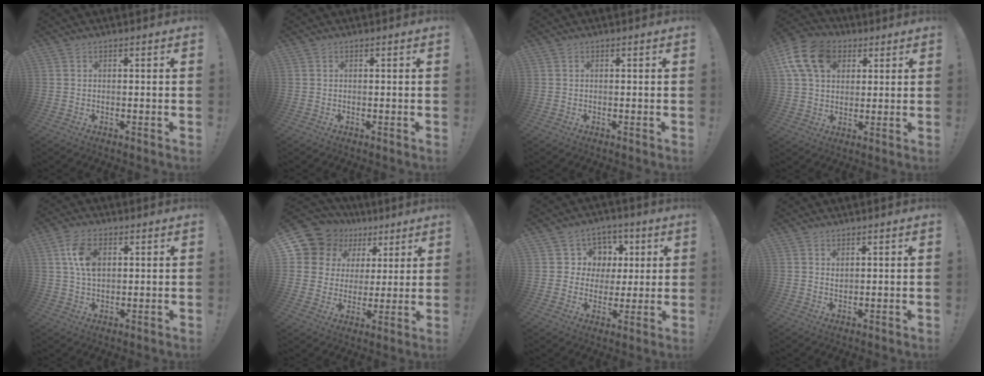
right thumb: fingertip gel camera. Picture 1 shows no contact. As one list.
[{"total": 0.0}, {"total": 0.0}, {"total": 15.4, "force": [5.9, 11.2, 8.8], "torque": [-0.148, -0.017, 0.116]}, {"total": 8.7, "force": [2.4, 5.4, 6.3], "torque": [-0.115, 0.000, 0.043]}, {"total": 13.3, "force": [7.8, 9.9, 4.2], "torque": [-0.078, -0.051, 0.162]}, {"total": 8.8, "force": [1.7, 8.5, 1.5], "torque": [-0.017, -0.013, 0.039]}, {"total": 1.3, "force": [1.0, 0.7, 0.4], "torque": [0.000, -0.005, 0.019]}]